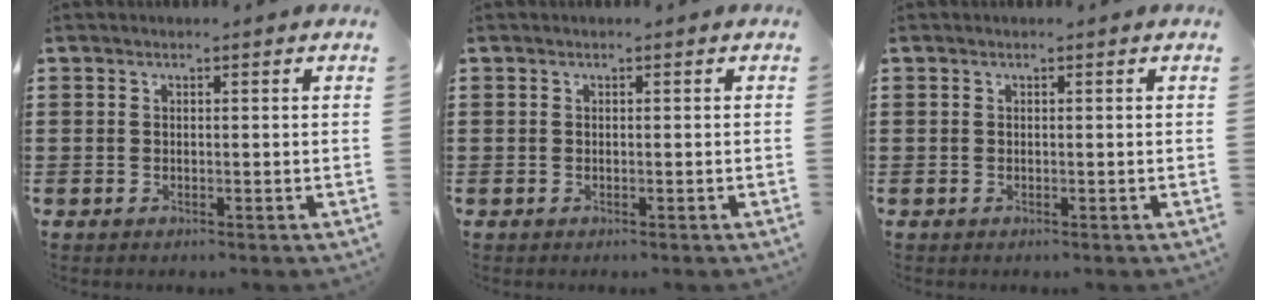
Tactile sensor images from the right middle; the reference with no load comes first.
{"total": 0.0}
{"total": 0.0}